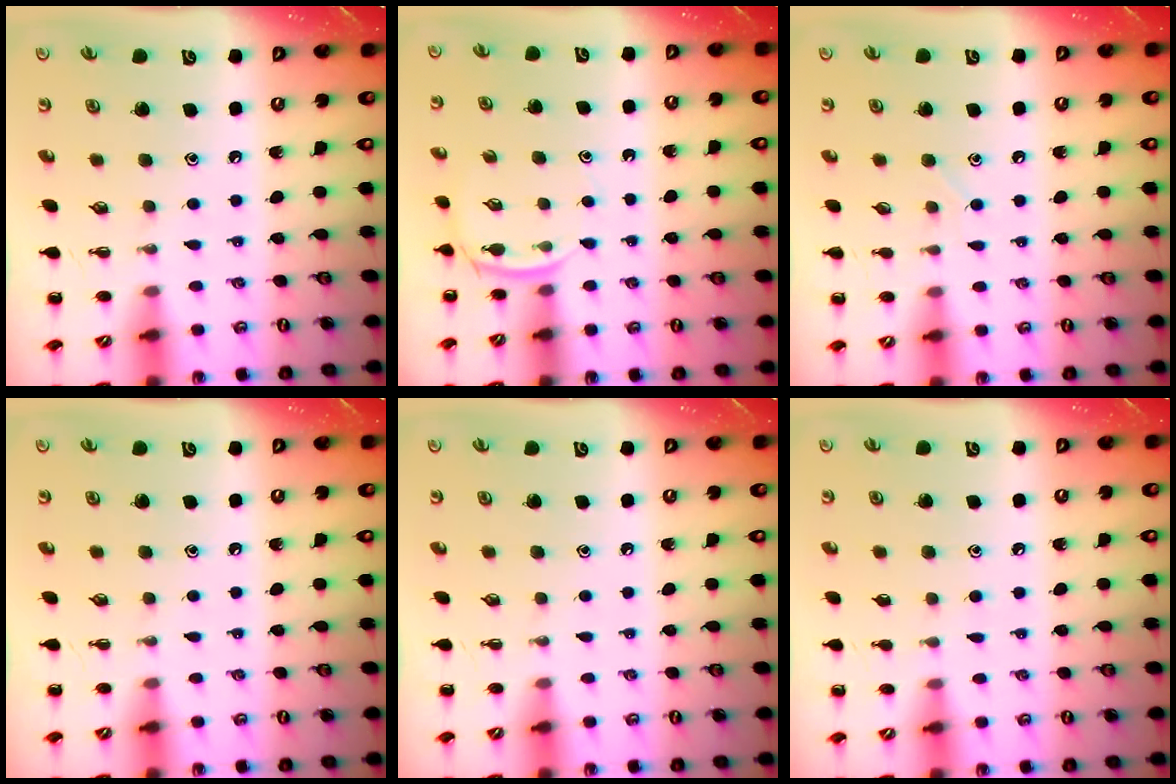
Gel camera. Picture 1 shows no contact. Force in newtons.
{"total": 3.4, "press": 3.1, "slide": 1.2}
{"total": 2.9, "press": 2.7, "slide": 0.9}
{"total": 0.0}
{"total": 0.0}
{"total": 2.9, "press": 2.6, "slide": 1.2}